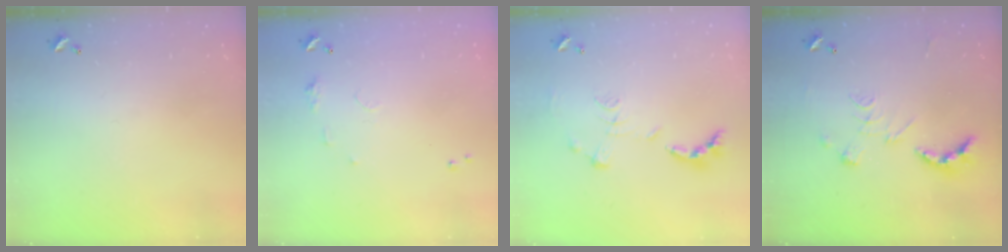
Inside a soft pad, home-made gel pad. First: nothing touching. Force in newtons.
{"total": 6.3, "press": 6.3, "slide": 0.7}
{"total": 1.1, "press": 1.0, "slide": 0.4}
{"total": 2.5, "press": 2.0, "slide": 1.5}